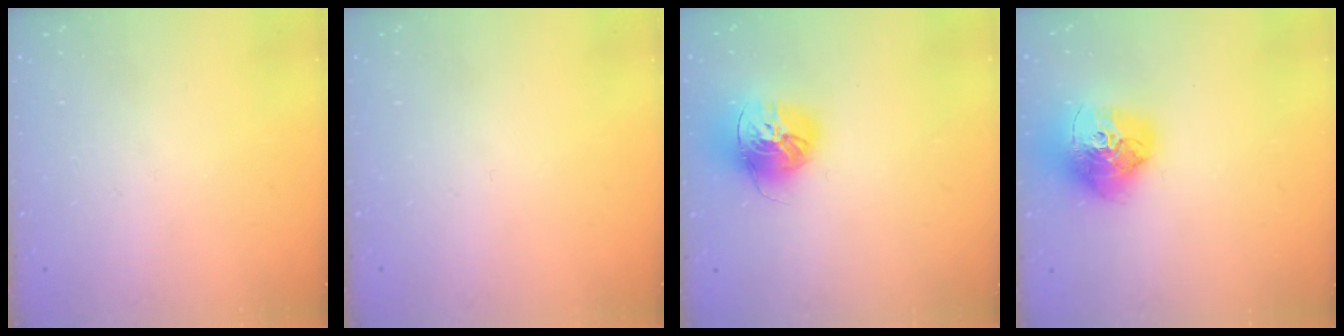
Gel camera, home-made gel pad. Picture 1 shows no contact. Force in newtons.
{"total": 0.0}
{"total": 16.2, "press": 16.1, "slide": 1.8}
{"total": 18.4, "press": 18.3, "slide": 2.0}